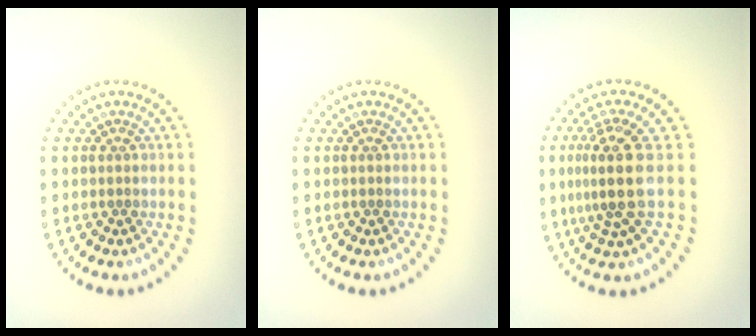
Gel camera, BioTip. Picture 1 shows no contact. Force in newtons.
{"total": 0.0}
{"total": 4.1, "press": 3.1, "slide": 2.7}